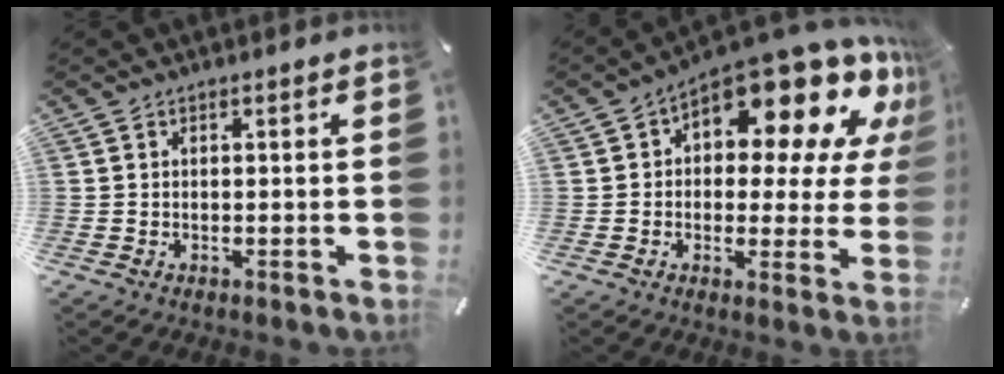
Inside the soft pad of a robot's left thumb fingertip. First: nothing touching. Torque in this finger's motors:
{"motor_torque": [1.71, 1.71, 1.80, -0.97, 0.32]}